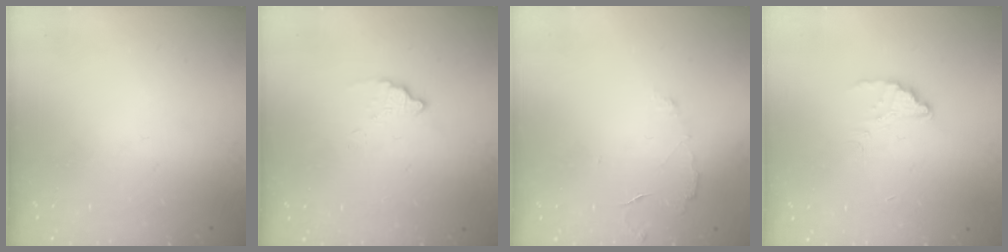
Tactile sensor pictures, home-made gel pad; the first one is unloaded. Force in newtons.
{"total": 3.0, "press": 3.0, "slide": 0.1}
{"total": 3.8, "press": 3.8, "slide": 0.2}
{"total": 2.2, "press": 2.2, "slide": 0.2}